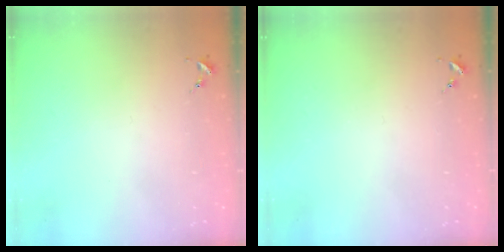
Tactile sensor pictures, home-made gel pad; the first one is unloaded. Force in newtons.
{"total": 0.0}